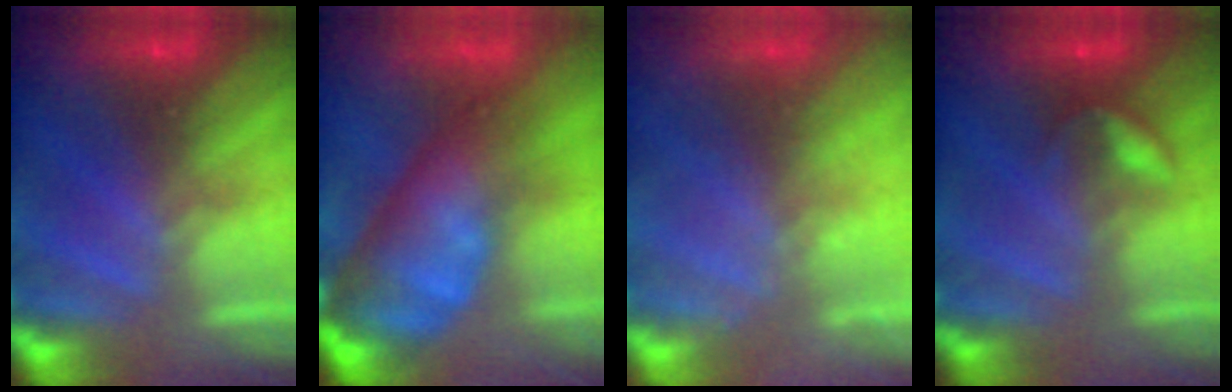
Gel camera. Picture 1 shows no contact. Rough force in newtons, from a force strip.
{"total": 7.6}
{"total": 2.5}
{"total": 2.2}